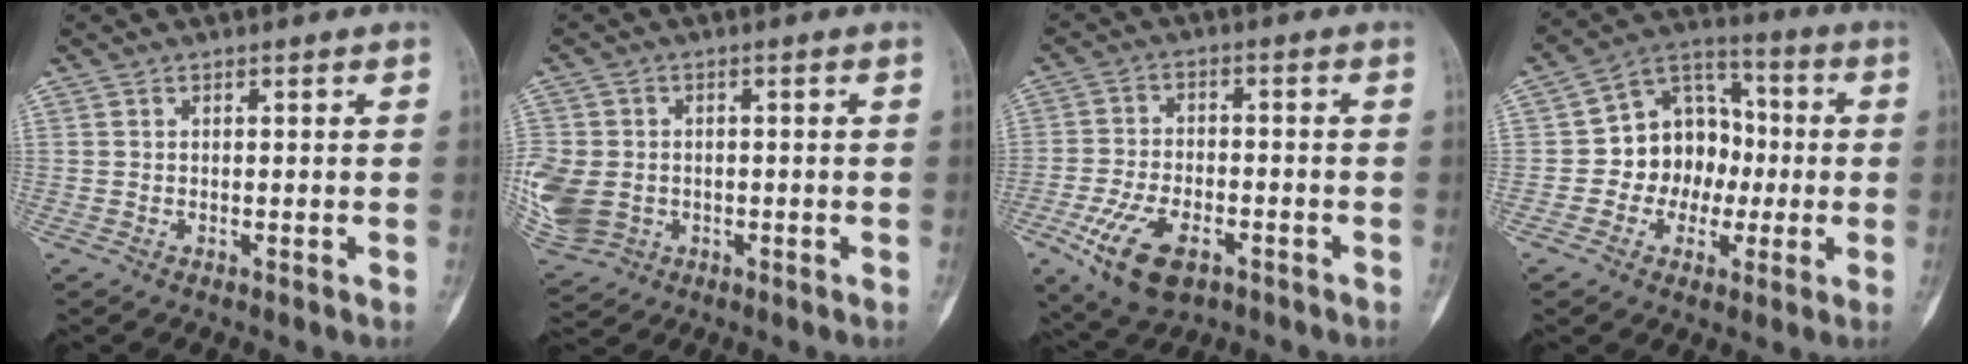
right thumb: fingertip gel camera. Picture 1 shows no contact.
{"total": 15.9, "force": [-3.2, 13.1, 8.4], "torque": [-0.237, 0.005, -0.045]}
{"total": 11.8, "force": [-5.6, 6.2, 8.4], "torque": [-0.158, 0.011, -0.093]}
{"total": 12.6, "force": [-1.3, 10.5, 6.8], "torque": [-0.058, 0.038, -0.029]}